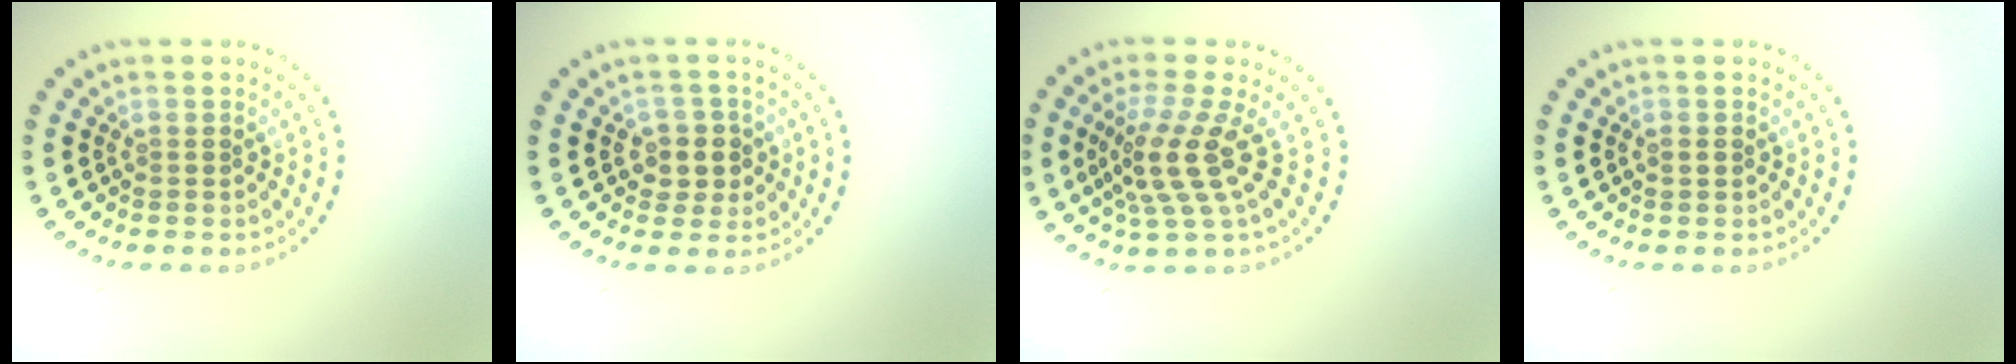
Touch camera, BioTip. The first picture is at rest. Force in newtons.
{"total": 2.3, "press": 2.1, "slide": 1.0}
{"total": 4.2, "press": 3.0, "slide": 2.9}
{"total": 0.7, "press": 0.7, "slide": 0.1}